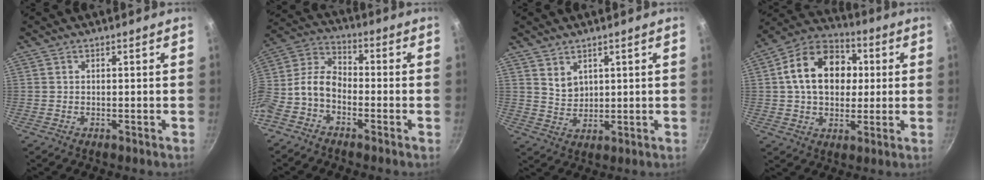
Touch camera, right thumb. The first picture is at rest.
{"total": 10.3, "force": [-2.9, 7.0, 7.0], "torque": [-0.147, 0.057, -0.074]}
{"total": 3.8, "force": [2.3, 2.5, 1.7], "torque": [-0.017, -0.015, 0.051]}
{"total": 16.8, "force": [2.5, 12.4, 11.0], "torque": [-0.150, 0.023, 0.026]}